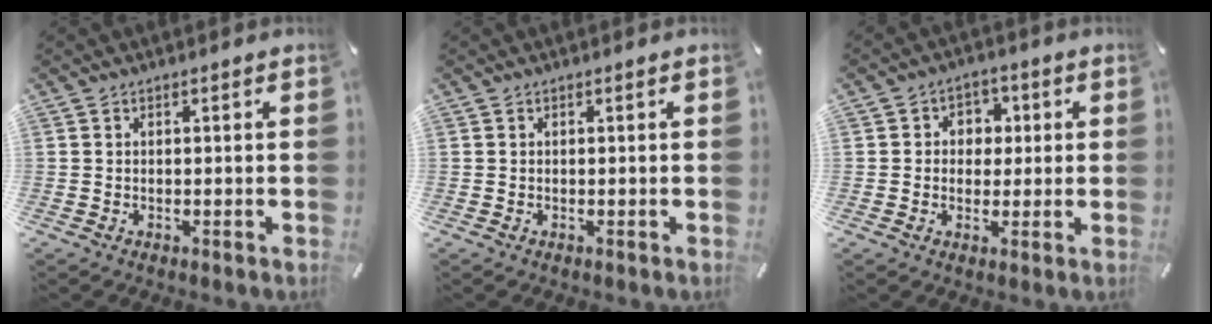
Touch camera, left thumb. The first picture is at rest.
{"total": 0.0}
{"total": 5.0, "force": [0.0, 4.7, 1.8], "torque": [-0.022, 0.009, -0.007]}